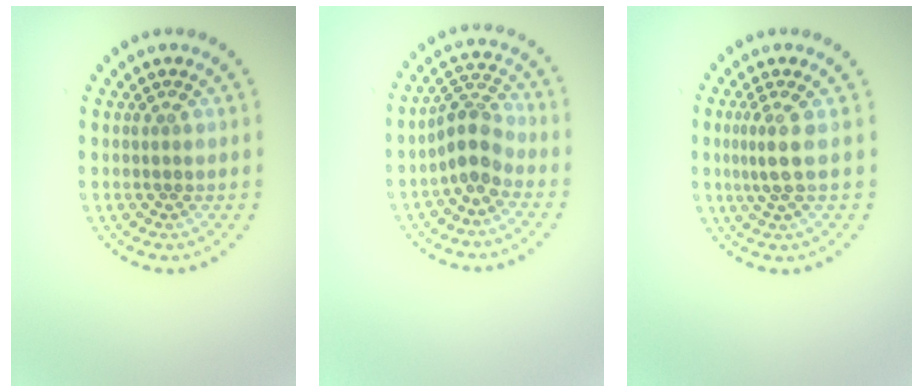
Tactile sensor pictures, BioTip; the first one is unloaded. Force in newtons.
{"total": 3.2, "press": 2.5, "slide": 2.0}
{"total": 2.0, "press": 1.4, "slide": 1.3}